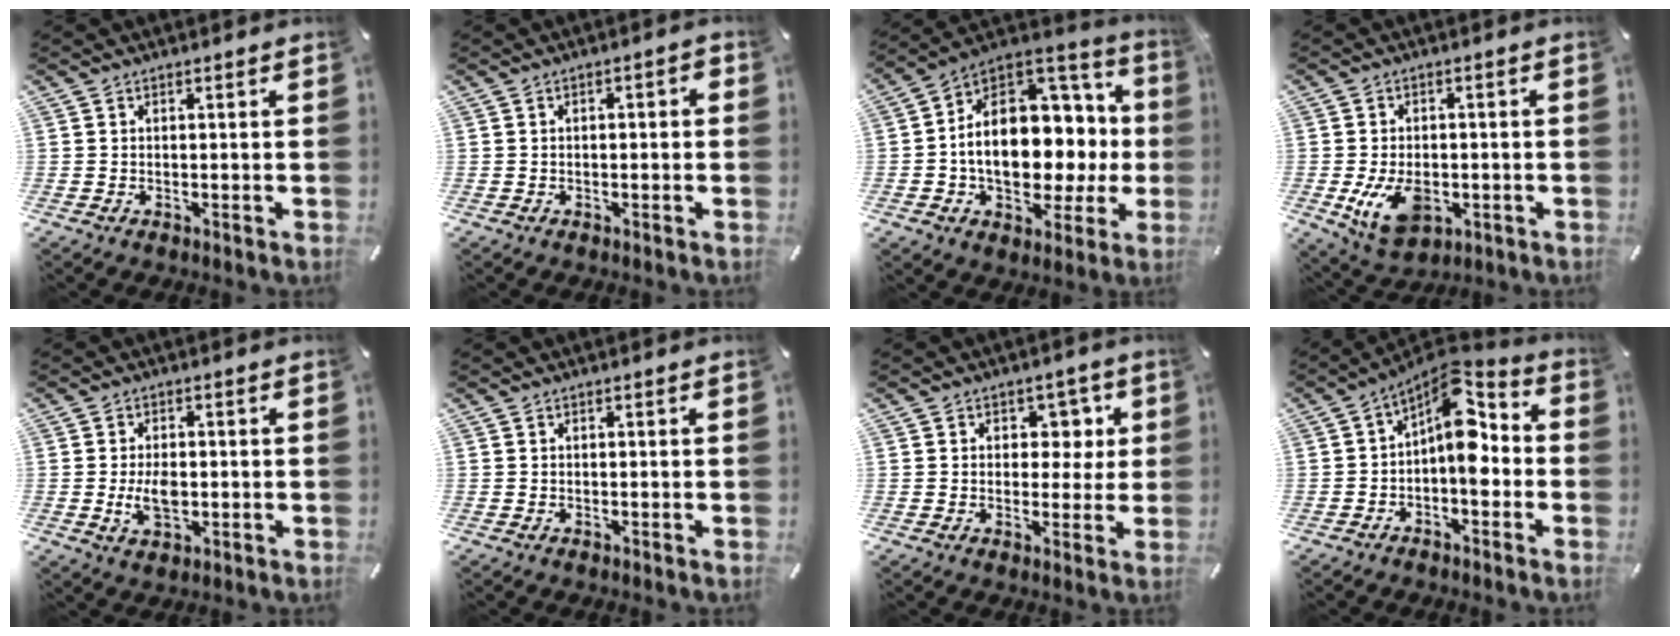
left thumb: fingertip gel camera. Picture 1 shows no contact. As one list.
[{"total": 2.1, "force": [-0.6, 0.9, 1.8], "torque": [-0.030, 0.006, -0.012]}, {"total": 19.2, "force": [-0.4, 13.6, 13.6], "torque": [-0.205, -0.015, 0.003]}, {"total": 9.7, "force": [-2.2, 6.5, 6.9], "torque": [-0.132, -0.001, -0.038]}, {"total": 6.2, "force": [-0.7, 3.7, 4.9], "torque": [-0.103, -0.007, -0.017]}, {"total": 0.0}, {"total": 6.0, "force": [1.4, 5.1, 2.8], "torque": [-0.019, -0.003, 0.018]}, {"total": 11.2, "force": [1.7, 5.9, 9.3], "torque": [-0.151, -0.027, 0.026]}]